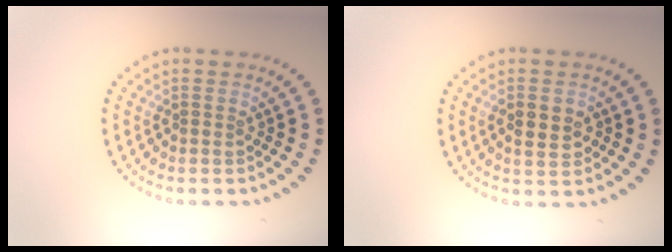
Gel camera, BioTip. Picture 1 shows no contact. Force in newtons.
{"total": 2.6, "press": 2.6, "slide": 0.0}